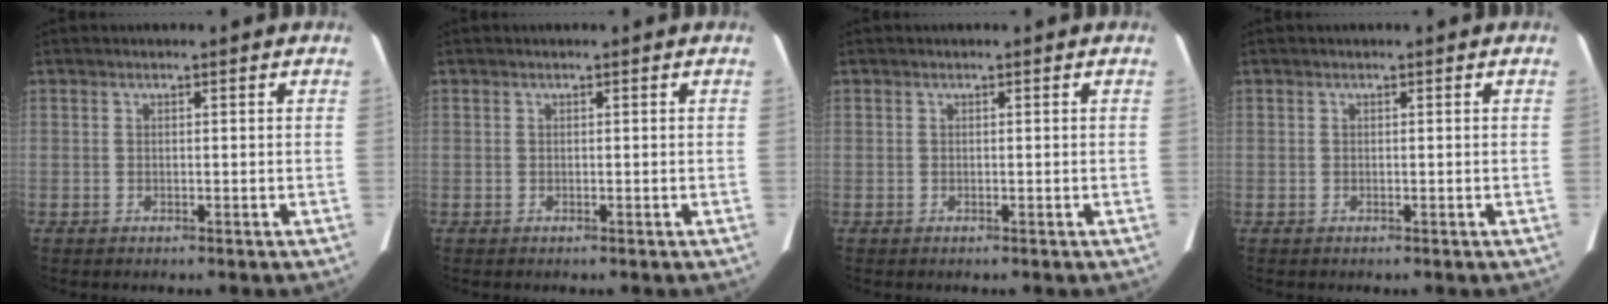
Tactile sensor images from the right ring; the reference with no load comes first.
{"total": 0.0}
{"total": 0.0}
{"total": 0.0}